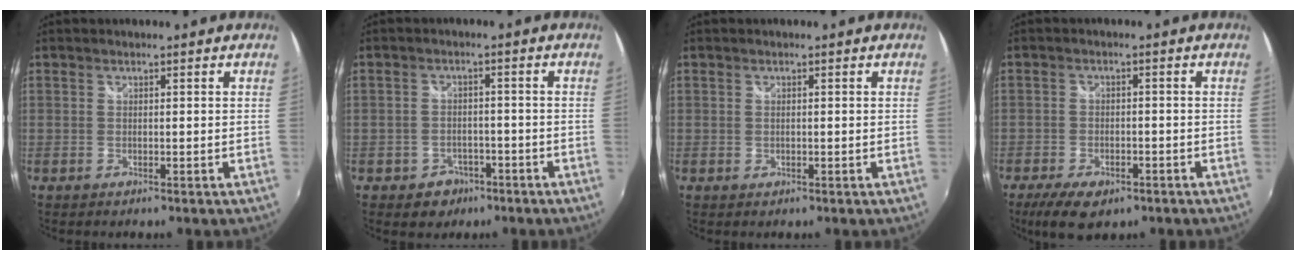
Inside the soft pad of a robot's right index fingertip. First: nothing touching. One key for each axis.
{"total": 5.1, "fx": -2.9, "fy": 4.0, "fz": 1.1, "tx": -0.038, "ty": 0.011, "tz": -0.034}
{"total": 0.7, "fx": -0.1, "fy": 0.5, "fz": 0.5, "tx": -0.011, "ty": -0.002, "tz": -0.002}
{"total": 6.0, "fx": -3.7, "fy": 2.8, "fz": 3.8, "tx": -0.090, "ty": -0.023, "tz": -0.062}